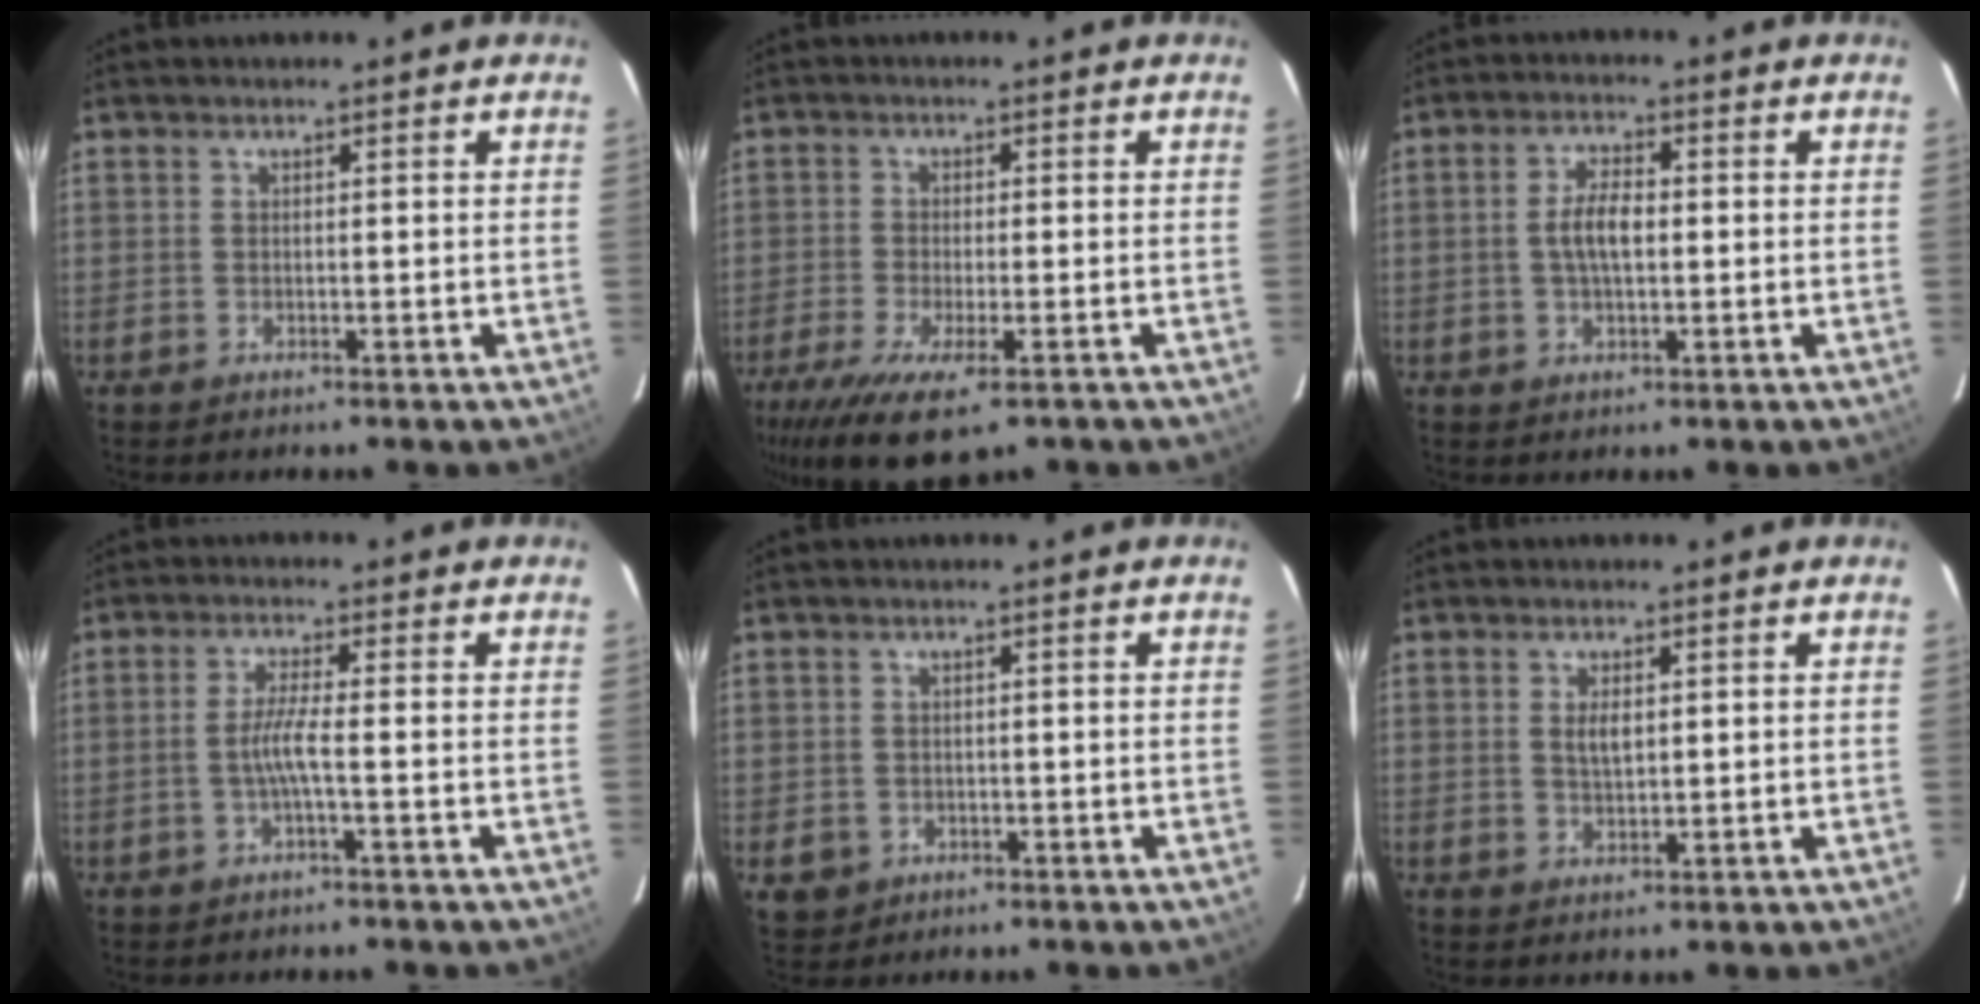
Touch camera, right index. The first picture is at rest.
{"total": 11.9, "force": [-7.7, 3.5, 8.5], "torque": [-0.185, -0.042, -0.130]}
{"total": 5.1, "force": [-0.1, 2.2, 4.6], "torque": [-0.090, 0.007, 0.001]}
{"total": 3.4, "force": [-1.2, -0.6, 3.1], "torque": [-0.065, -0.001, -0.023]}
{"total": 4.1, "force": [-0.9, 3.8, 1.2], "torque": [-0.026, 0.002, -0.003]}
{"total": 2.7, "force": [0.7, 1.2, 2.3], "torque": [-0.042, 0.000, 0.013]}